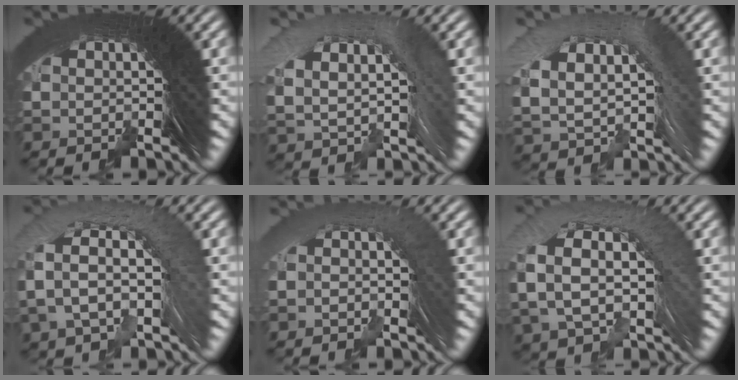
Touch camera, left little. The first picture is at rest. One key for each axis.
{"total": 5.9, "fx": 1.8, "fy": 3.1, "fz": 4.7, "tx": -0.075, "ty": 0.019, "tz": 0.031}
{"total": 7.1, "fx": 1.7, "fy": 4.4, "fz": 5.2, "tx": -0.096, "ty": 0.013, "tz": 0.028}
{"total": 5.7, "fx": 0.6, "fy": 3.2, "fz": 4.6, "tx": -0.079, "ty": 0.025, "tz": 0.002}
{"total": 1.7, "fx": -0.3, "fy": 0.4, "fz": 1.6, "tx": -0.003, "ty": 0.018, "tz": -0.015}
{"total": 6.5, "fx": 1.3, "fy": 3.7, "fz": 5.1, "tx": -0.082, "ty": 0.034, "tz": 0.013}